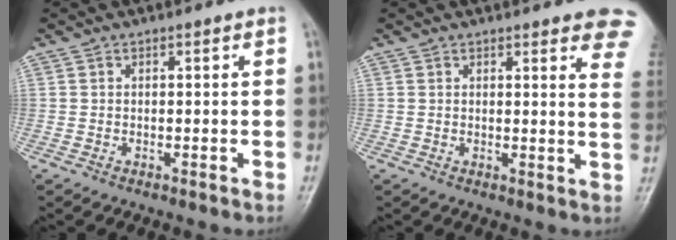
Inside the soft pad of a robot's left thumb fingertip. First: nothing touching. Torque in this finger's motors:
{"motor_torque": [2.84, 1.26, 1.35, -1.43, 0.28]}